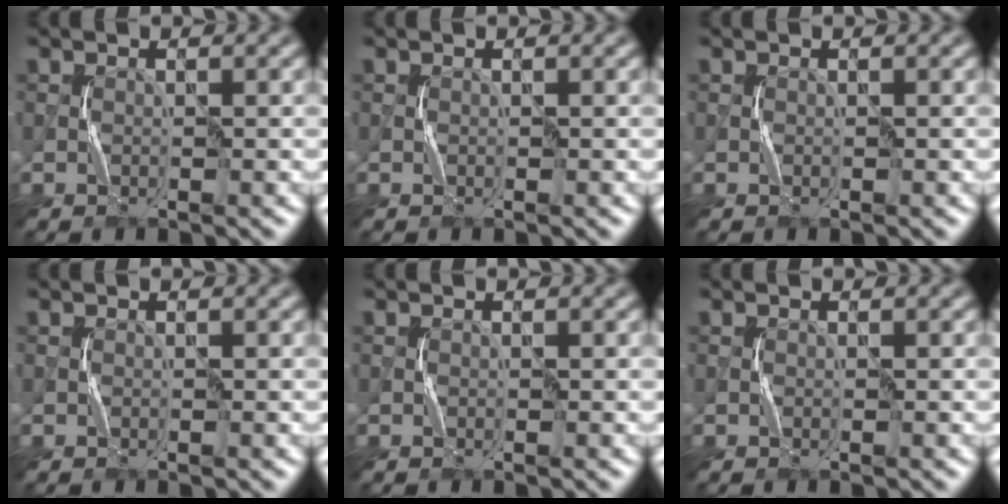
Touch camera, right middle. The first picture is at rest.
{"total": 0.0}
{"total": 0.0}
{"total": 0.0}
{"total": 0.0}
{"total": 0.0}